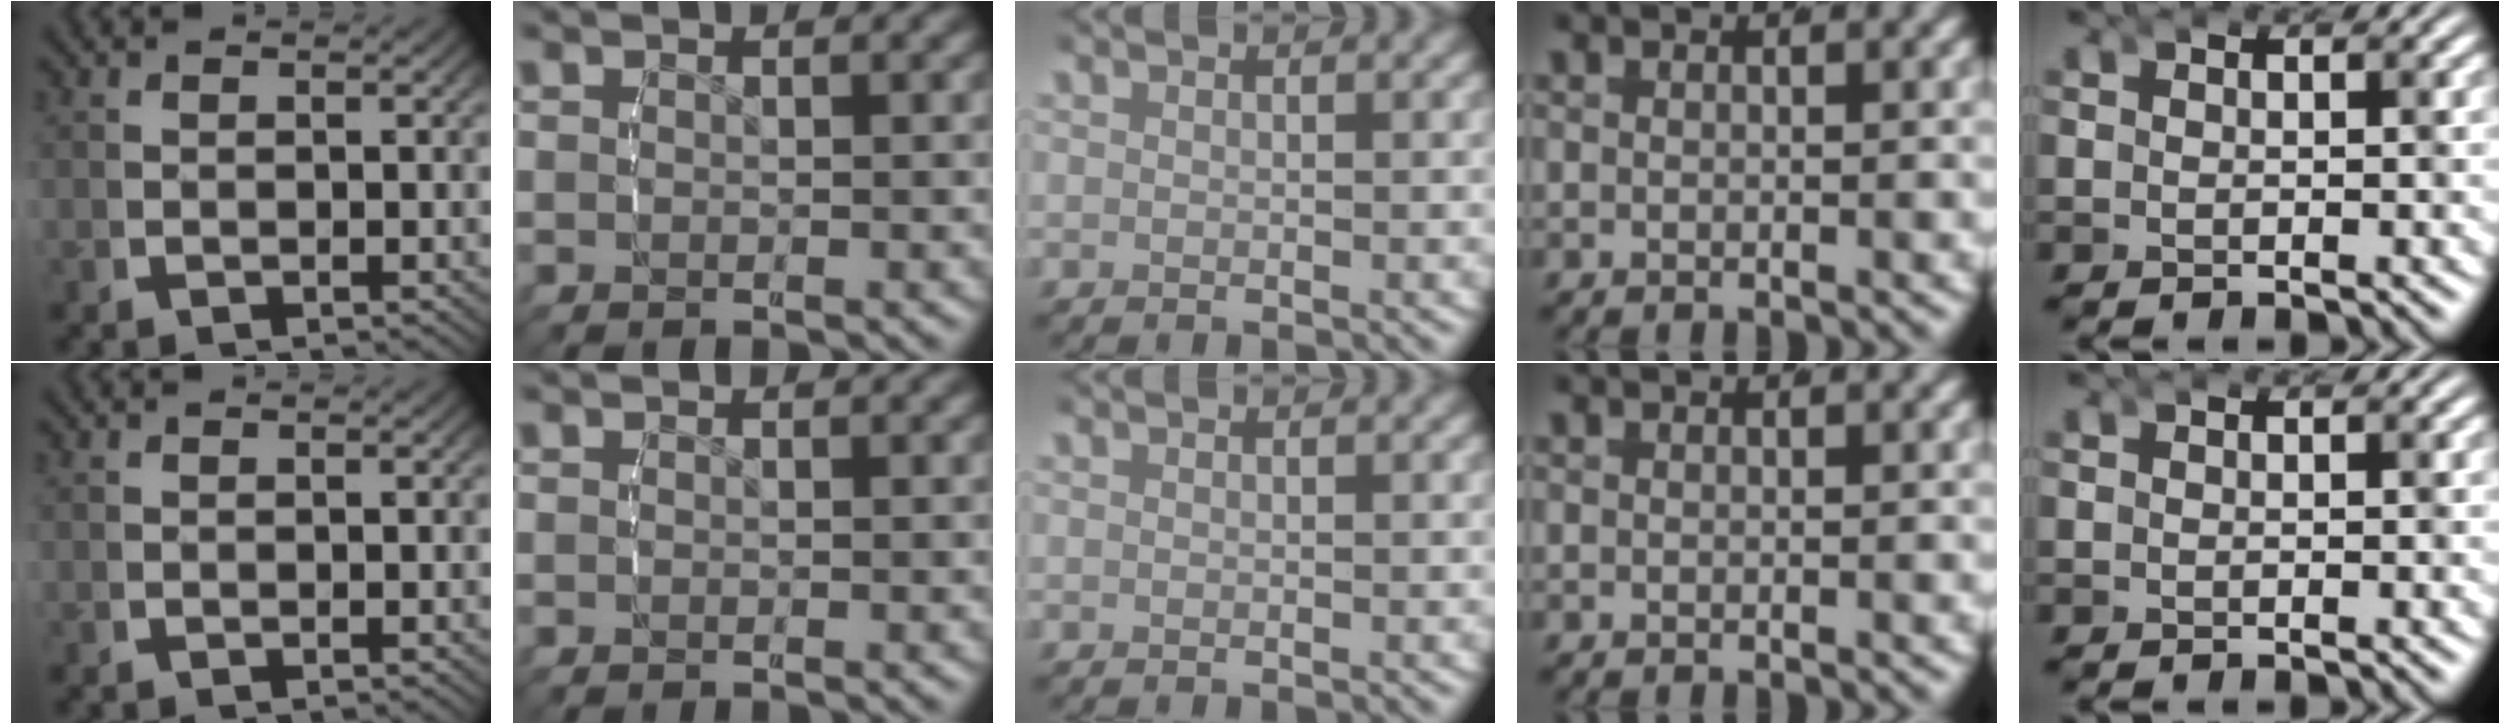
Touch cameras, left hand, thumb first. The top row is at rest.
{}